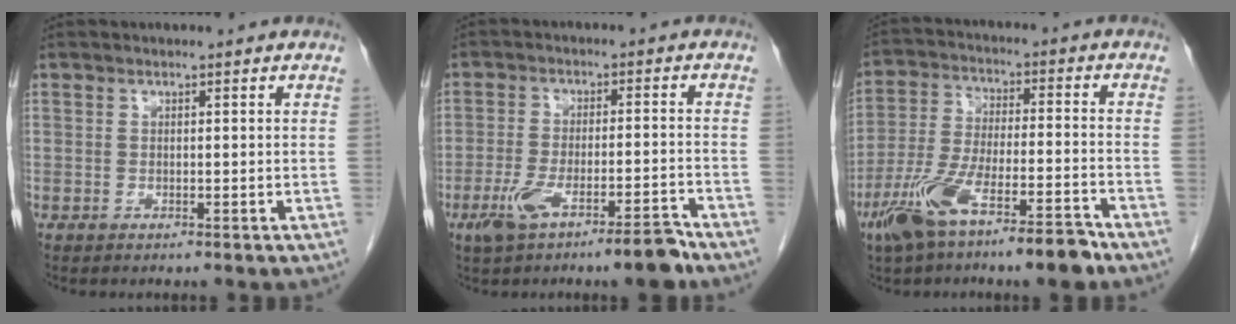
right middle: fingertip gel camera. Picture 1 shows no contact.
{"total": 8.6, "force": [-5.8, 1.2, 6.3], "torque": [-0.114, 0.001, -0.094]}
{"total": 13.0, "force": [-8.7, 2.1, 9.4], "torque": [-0.182, -0.011, -0.152]}